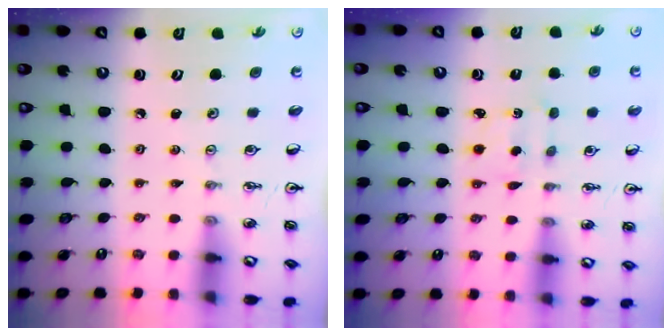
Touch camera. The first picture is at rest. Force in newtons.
{"total": 1.8, "press": 1.7, "slide": 0.5}